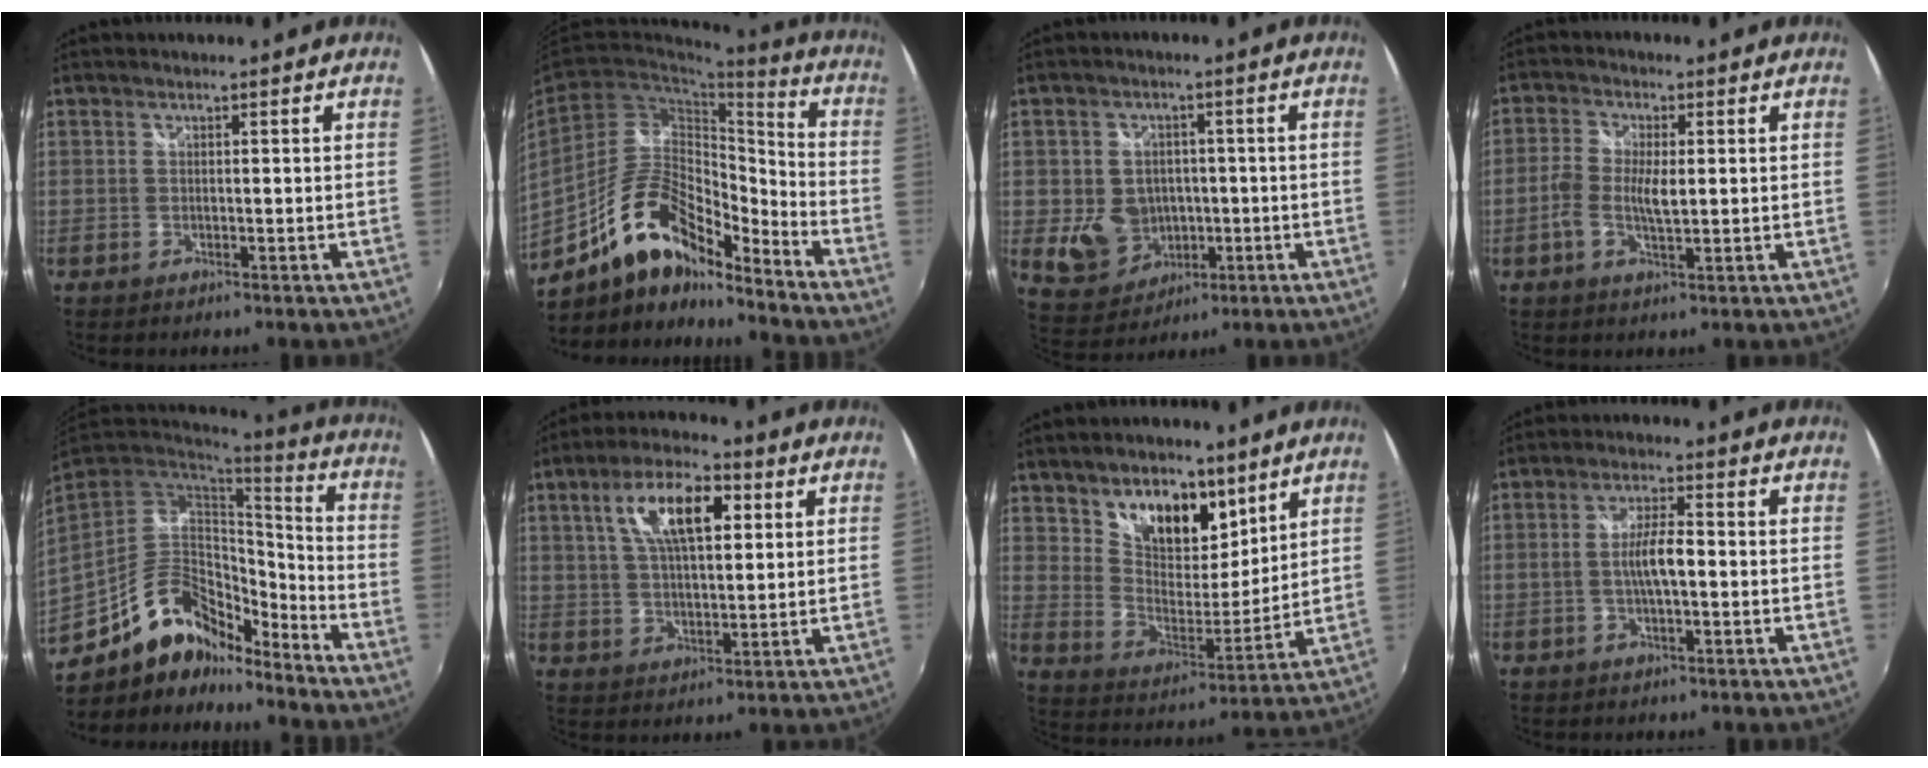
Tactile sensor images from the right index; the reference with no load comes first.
{"total": 17.0, "force": [-12.4, 6.8, 9.5], "torque": [-0.184, 0.019, -0.216]}
{"total": 9.4, "force": [-1.6, 8.1, 4.6], "torque": [-0.111, 0.000, -0.006]}
{"total": 5.4, "force": [-0.4, 2.1, 4.9], "torque": [-0.104, 0.000, -0.014]}
{"total": 18.5, "force": [-12.8, 10.0, 8.9], "torque": [-0.198, 0.022, -0.208]}
{"total": 12.0, "force": [4.3, 4.9, 10.1], "torque": [-0.181, 0.023, 0.075]}
{"total": 14.0, "force": [8.9, 7.9, 7.3], "torque": [-0.116, 0.007, 0.161]}
{"total": 5.5, "force": [-0.7, 1.2, 5.3], "torque": [-0.097, 0.003, -0.010]}